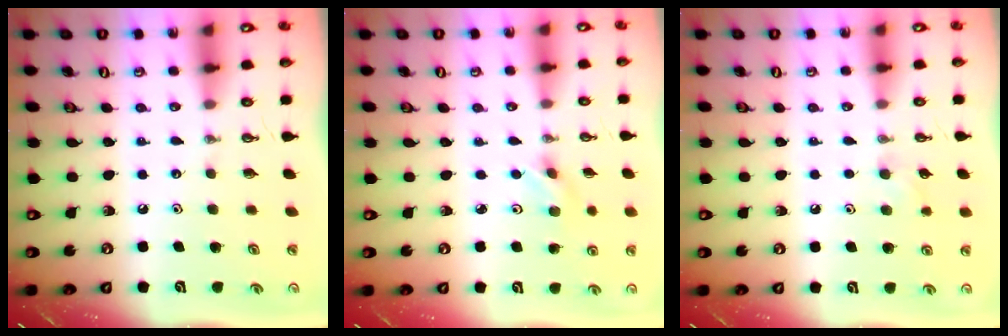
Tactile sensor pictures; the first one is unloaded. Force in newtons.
{"total": 2.5, "press": 2.5, "slide": 0.5}
{"total": 6.9, "press": 6.2, "slide": 3.0}